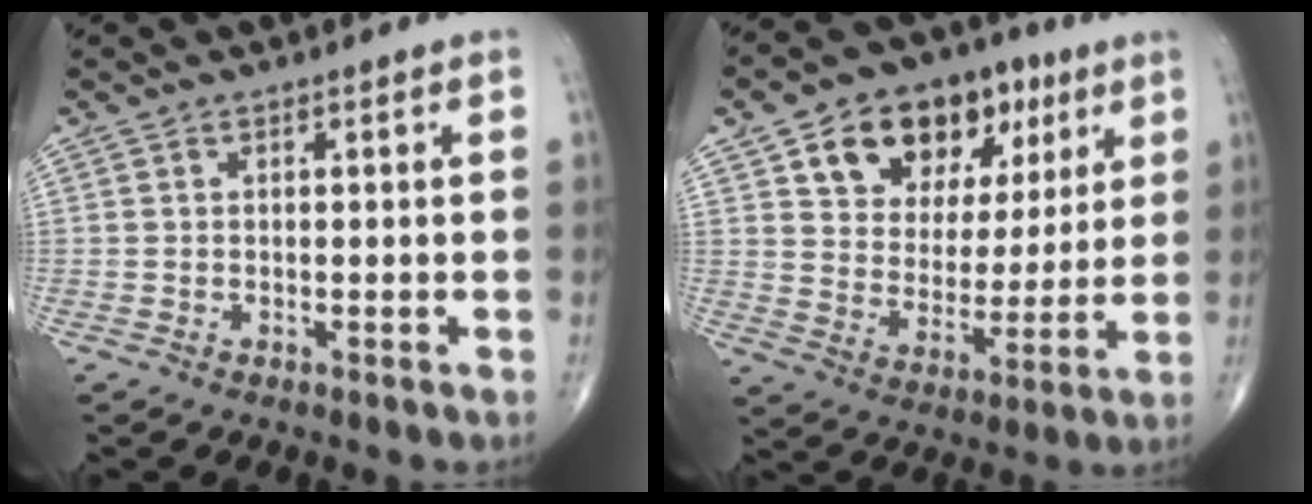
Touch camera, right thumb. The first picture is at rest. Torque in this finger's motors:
{"motor_torque": [-0.08, 1.45, 0.27, 0.25, 0.18]}